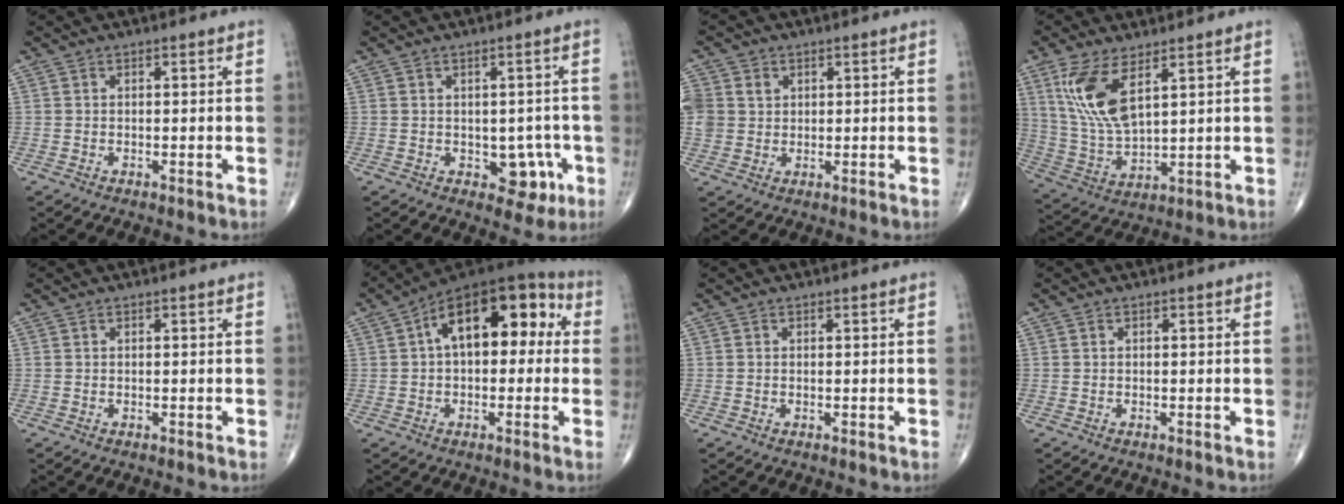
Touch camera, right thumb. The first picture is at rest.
{"total": 5.8, "force": [-1.6, 3.9, 3.9], "torque": [-0.014, 0.006, -0.013]}
{"total": 8.3, "force": [2.1, 7.3, 3.4], "torque": [-0.084, 0.008, 0.044]}
{"total": 12.1, "force": [5.5, 4.8, 9.6], "torque": [-0.200, -0.023, 0.123]}
{"total": 0.0}
{"total": 17.3, "force": [3.5, 9.2, 14.3], "torque": [-0.184, 0.044, 0.040]}
{"total": 0.0}
{"total": 0.0}